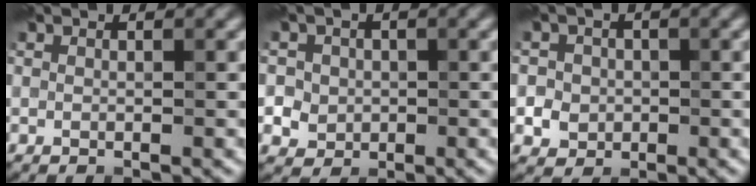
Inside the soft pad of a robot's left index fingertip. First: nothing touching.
{"total": 4.9, "force": [0.5, 4.6, 1.5], "torque": [-0.018, 0.026, -0.005]}
{"total": 3.5, "force": [-0.4, 3.4, 0.9], "torque": [0.006, 0.009, -0.016]}